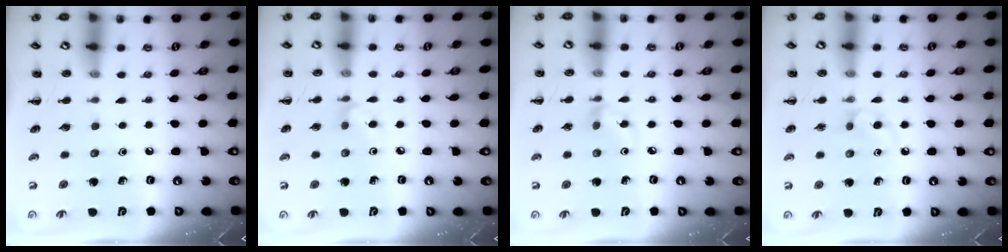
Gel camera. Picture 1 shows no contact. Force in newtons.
{"total": 5.5, "press": 5.3, "slide": 1.5}
{"total": 3.7, "press": 3.7, "slide": 0.6}
{"total": 2.4, "press": 2.1, "slide": 1.1}